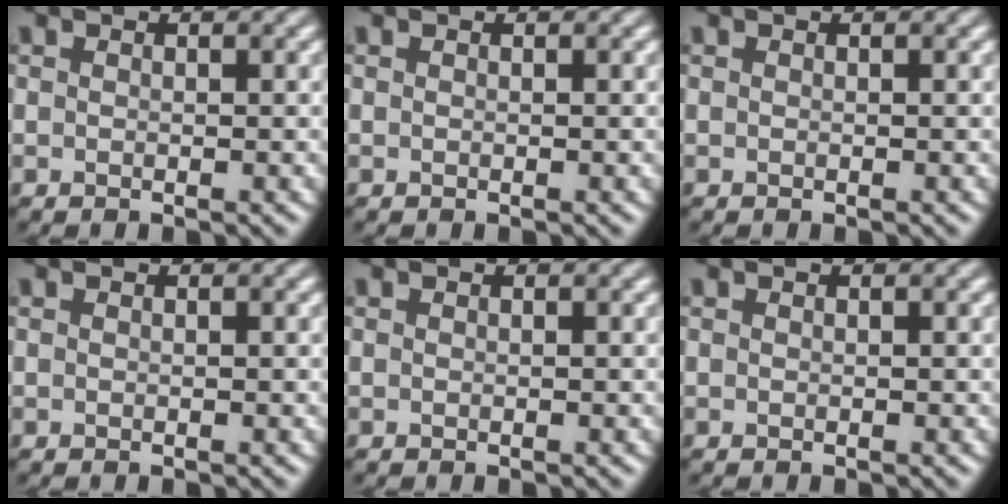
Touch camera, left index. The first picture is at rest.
{"total": 0.0}
{"total": 0.0}
{"total": 0.0}
{"total": 0.0}
{"total": 0.0}